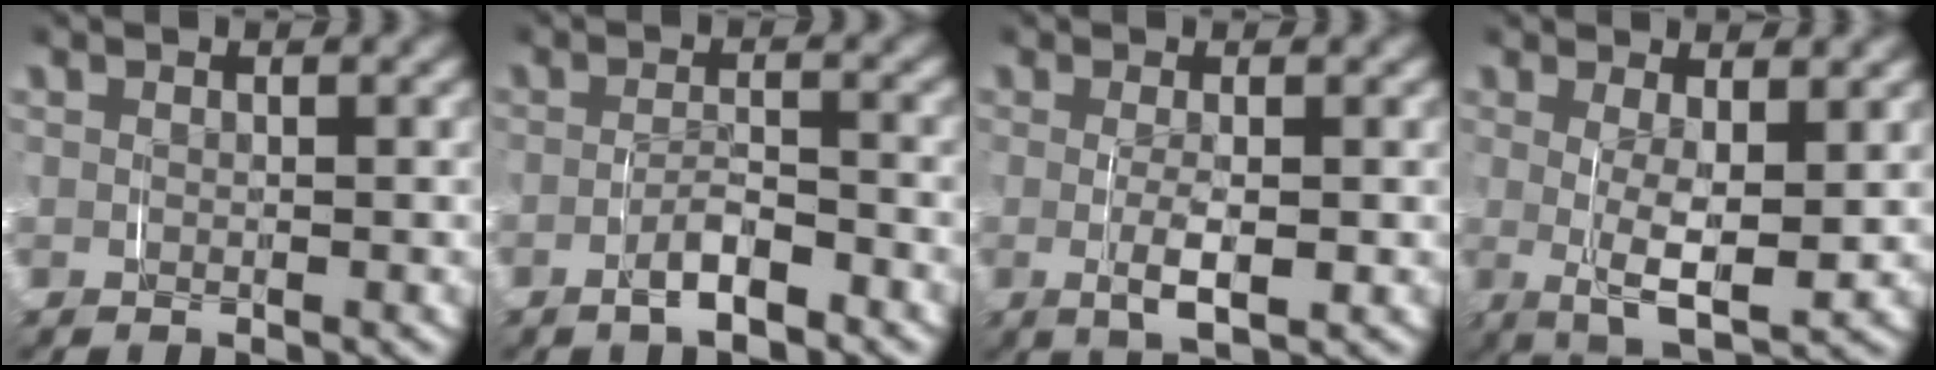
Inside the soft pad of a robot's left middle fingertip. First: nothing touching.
{"total": 2.5, "force": [-1.8, 0.6, 1.5], "torque": [-0.026, 0.001, -0.035]}
{"total": 3.1, "force": [-0.4, 0.9, 3.0], "torque": [-0.054, -0.007, -0.003]}
{"total": 5.4, "force": [0.1, 1.8, 5.0], "torque": [-0.092, -0.020, 0.007]}